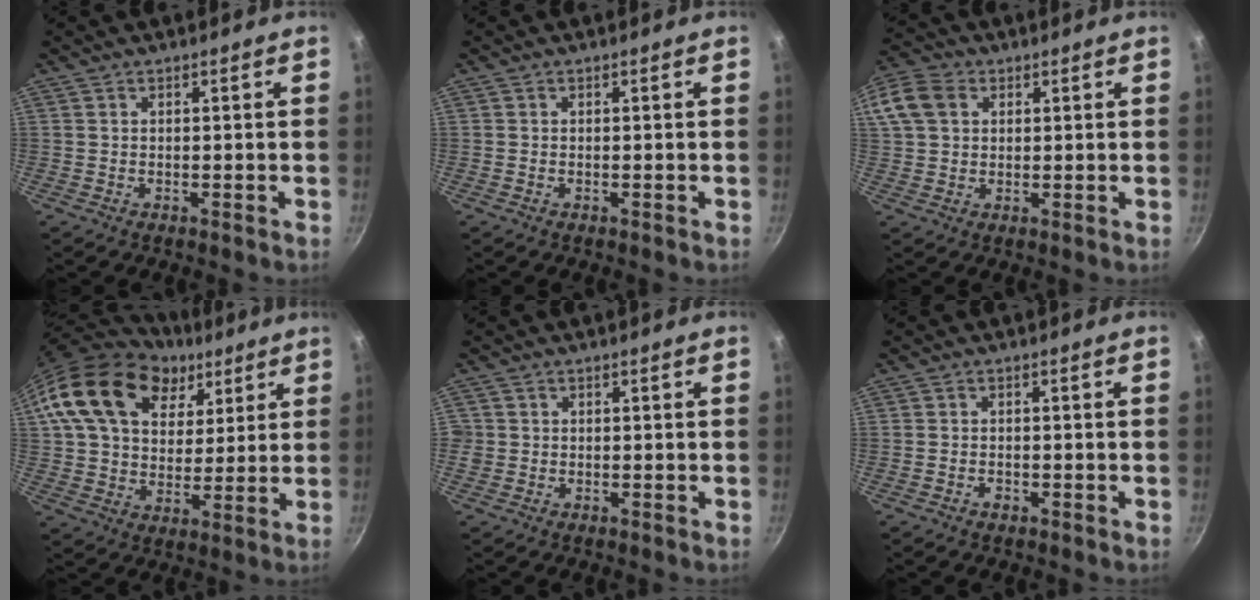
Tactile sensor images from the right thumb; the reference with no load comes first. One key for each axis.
{"total": 0.0}
{"total": 14.4, "fx": 4.2, "fy": 11.4, "fz": 7.7, "tx": -0.187, "ty": 0.031, "tz": 0.067}
{"total": 21.6, "fx": 9.6, "fy": 15.0, "fz": 12.3, "tx": -0.191, "ty": -0.011, "tz": 0.164}
{"total": 1.6, "fx": -0.2, "fy": 1.6, "fz": 0.3, "tx": 0.001, "ty": 0.004, "tz": -0.005}
{"total": 1.3, "fx": -0.9, "fy": 0.8, "fz": 0.6, "tx": -0.013, "ty": 0.009, "tz": -0.017}